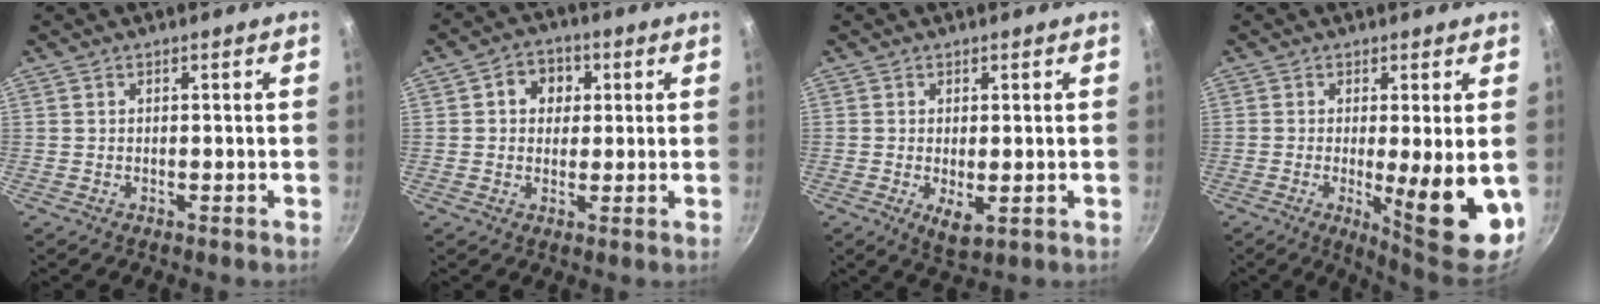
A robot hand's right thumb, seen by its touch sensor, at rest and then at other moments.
{"total": 6.1, "force": [1.5, 5.2, 2.9], "torque": [-0.012, 0.004, 0.013]}
{"total": 4.3, "force": [-0.7, 1.8, 3.8], "torque": [-0.062, -0.013, -0.003]}
{"total": 12.4, "force": [-2.0, 2.5, 12.0], "torque": [-0.153, -0.014, -0.018]}